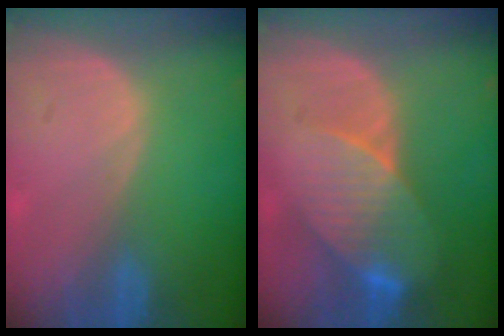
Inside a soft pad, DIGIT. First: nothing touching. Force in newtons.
{"total": 8.4, "press": 7.6, "slide": 3.6}